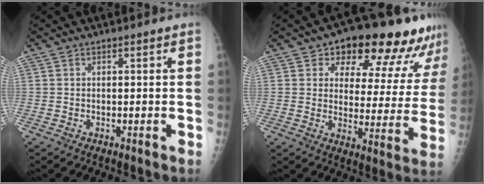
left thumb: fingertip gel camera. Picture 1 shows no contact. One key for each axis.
{"total": 19.0, "fx": 13.8, "fy": 8.7, "fz": 9.8, "tx": -0.079, "ty": -0.052, "tz": 0.172}